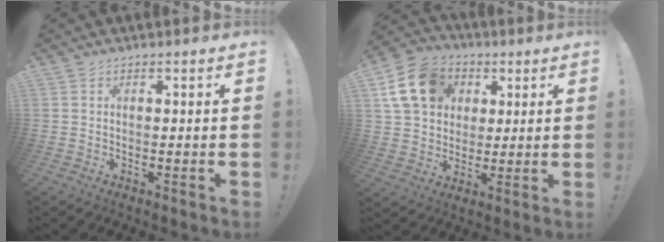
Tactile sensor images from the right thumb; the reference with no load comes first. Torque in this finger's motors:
{"motor_torque": [0.34, 0.36, 0.93, 0.34, 0.29]}